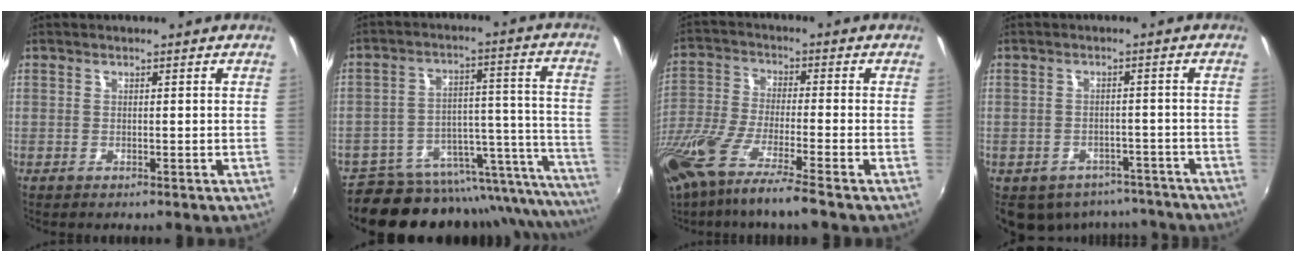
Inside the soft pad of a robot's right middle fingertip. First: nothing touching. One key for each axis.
{"total": 24.3, "fx": -18.2, "fy": 10.7, "fz": 12.0, "tx": -0.153, "ty": 0.021, "tz": -0.237}
{"total": 15.5, "fx": -11.1, "fy": 1.0, "fz": 10.7, "tx": -0.216, "ty": -0.056, "tz": -0.203}
{"total": 12.9, "fx": -9.5, "fy": 7.5, "fz": 4.4, "tx": -0.102, "ty": 0.007, "tz": -0.106}